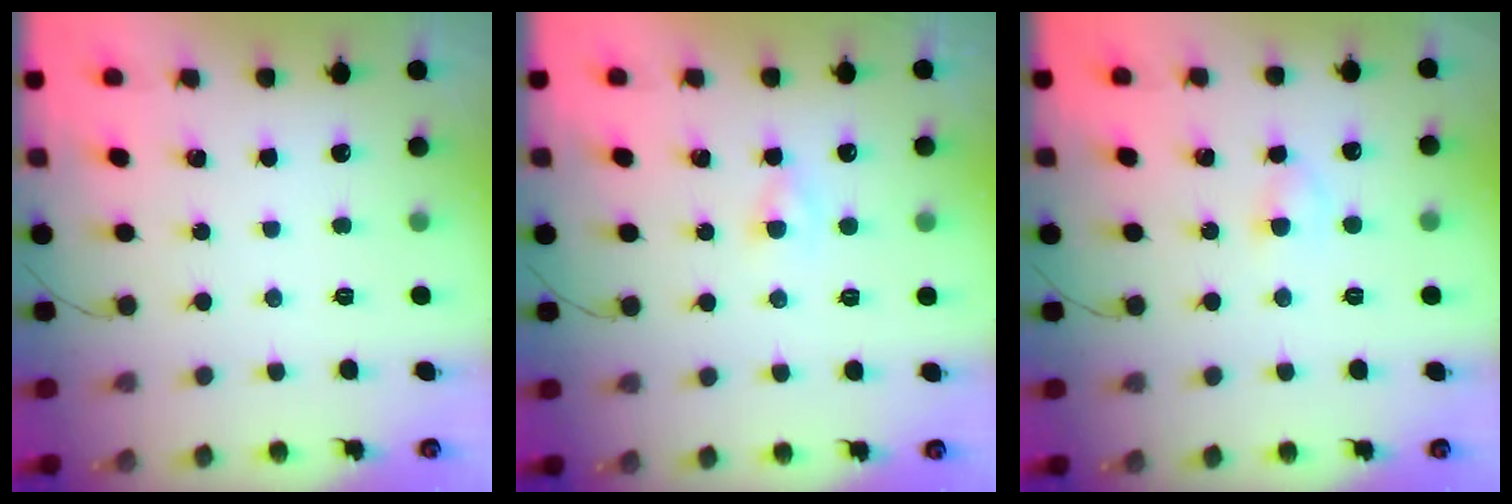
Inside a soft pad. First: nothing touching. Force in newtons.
{"total": 1.9, "press": 1.7, "slide": 0.9}
{"total": 2.6, "press": 2.4, "slide": 1.1}